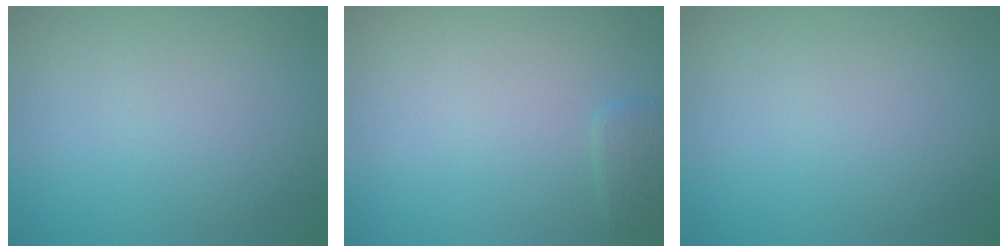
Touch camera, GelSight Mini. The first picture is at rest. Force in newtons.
{"total": 1.2, "press": 1.2, "slide": 0.1}
{"total": 0.0}